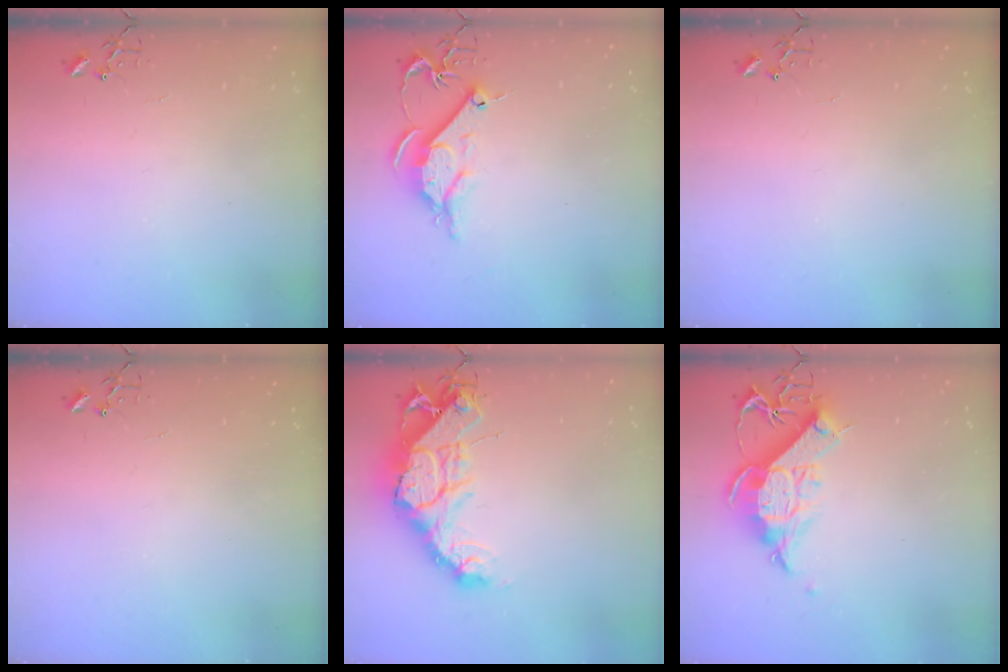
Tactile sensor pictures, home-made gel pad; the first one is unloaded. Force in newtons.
{"total": 9.9, "press": 9.8, "slide": 0.8}
{"total": 0.0}
{"total": 0.0}
{"total": 17.6, "press": 17.5, "slide": 2.1}
{"total": 13.2, "press": 13.1, "slide": 1.5}